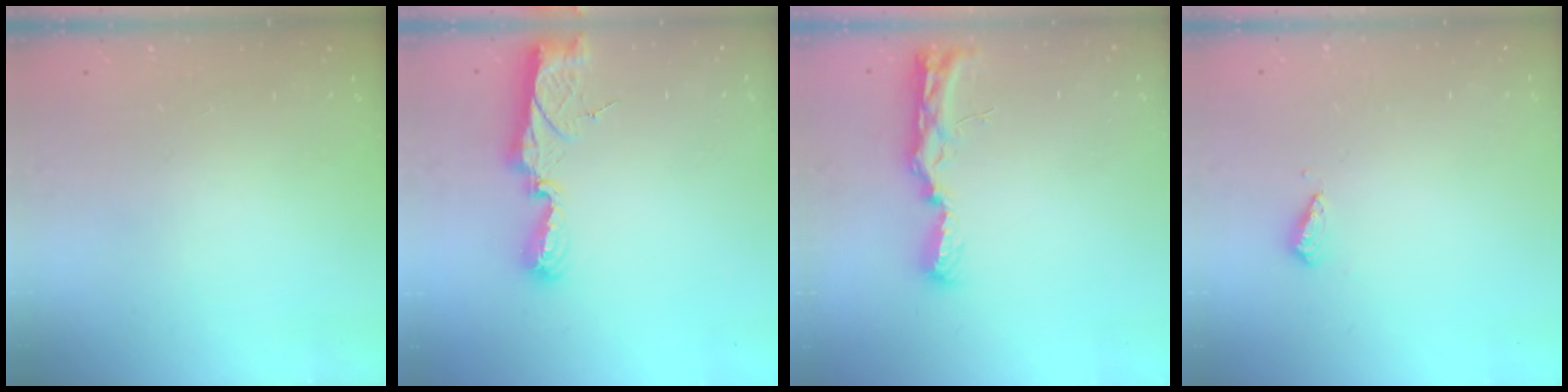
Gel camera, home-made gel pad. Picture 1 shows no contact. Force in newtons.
{"total": 9.8, "press": 9.7, "slide": 0.9}
{"total": 11.2, "press": 9.8, "slide": 5.4}
{"total": 2.8, "press": 2.8, "slide": 0.7}